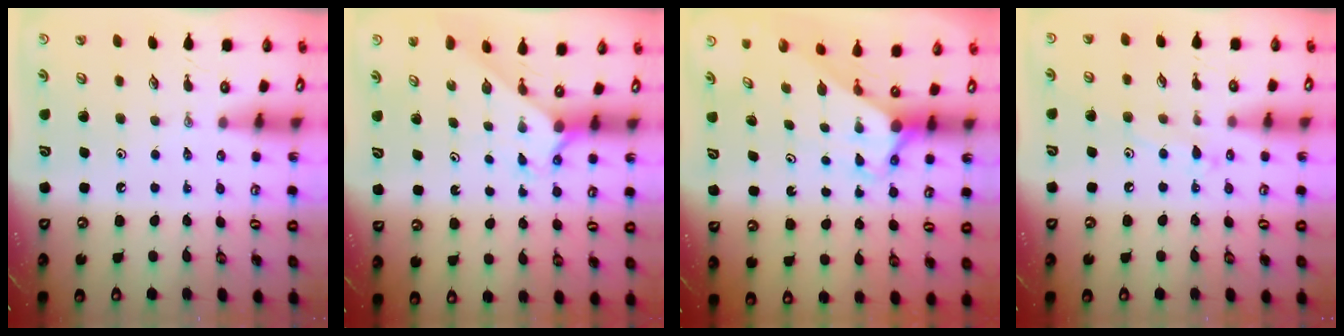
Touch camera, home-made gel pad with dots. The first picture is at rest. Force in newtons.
{"total": 3.1, "press": 3.0, "slide": 0.4}
{"total": 2.8, "press": 2.8, "slide": 0.0}
{"total": 8.1, "press": 8.0, "slide": 0.6}